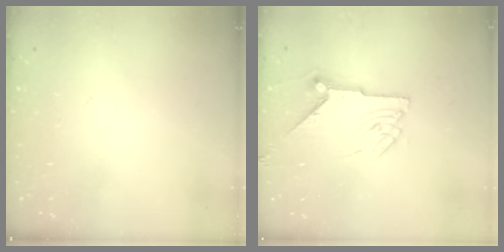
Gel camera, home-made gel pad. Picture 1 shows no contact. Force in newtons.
{"total": 8.2, "press": 8.2, "slide": 0.2}